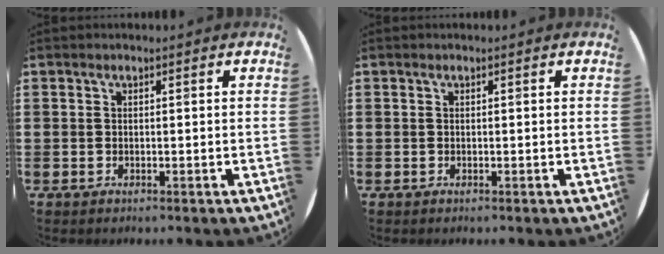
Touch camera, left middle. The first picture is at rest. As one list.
[{"total": 0.0}]